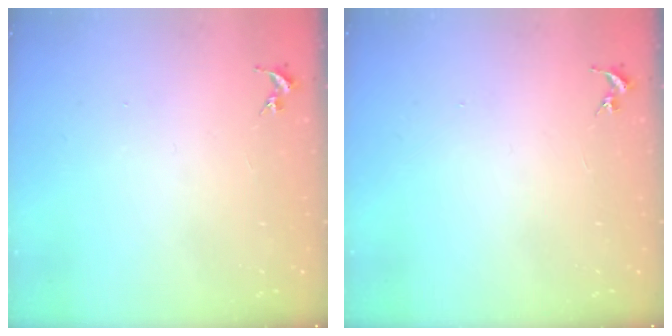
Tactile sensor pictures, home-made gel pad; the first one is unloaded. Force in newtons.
{"total": 0.0}